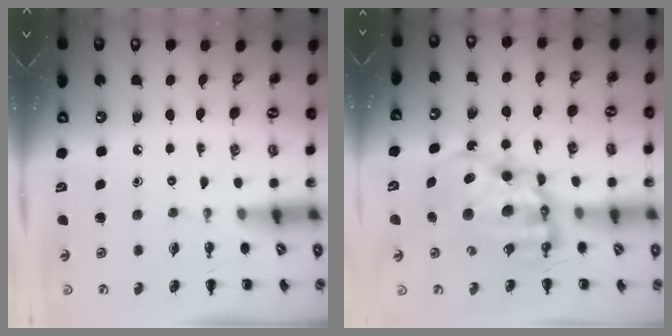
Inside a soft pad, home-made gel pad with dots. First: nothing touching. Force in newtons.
{"total": 13.8, "press": 13.4, "slide": 3.4}